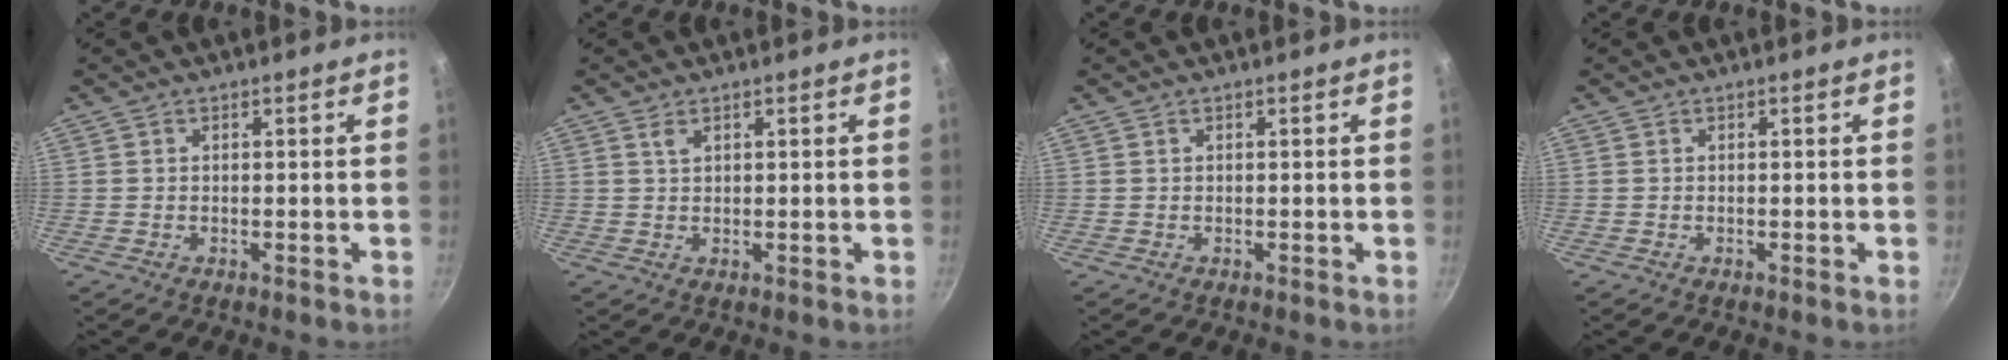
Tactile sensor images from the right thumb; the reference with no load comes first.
{"total": 1.3, "force": [0.9, 0.6, 0.6], "torque": [-0.011, -0.003, 0.020]}
{"total": 0.0}
{"total": 0.0}